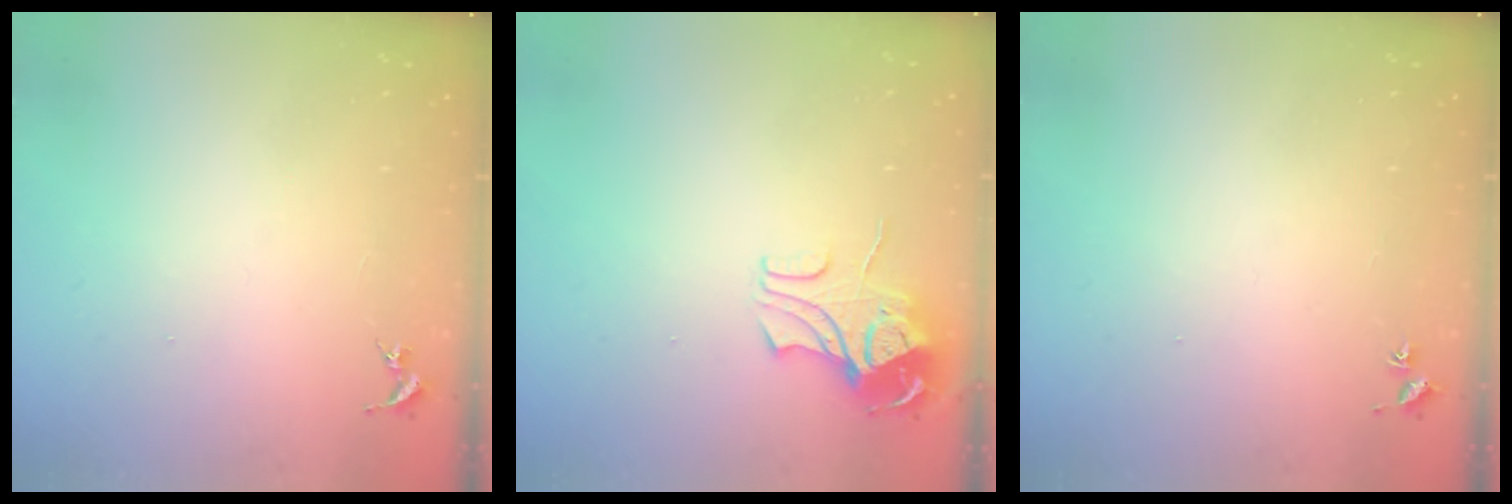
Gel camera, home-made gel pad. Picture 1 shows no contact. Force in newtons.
{"total": 9.0, "press": 8.9, "slide": 1.0}
{"total": 1.8, "press": 1.8, "slide": 0.2}